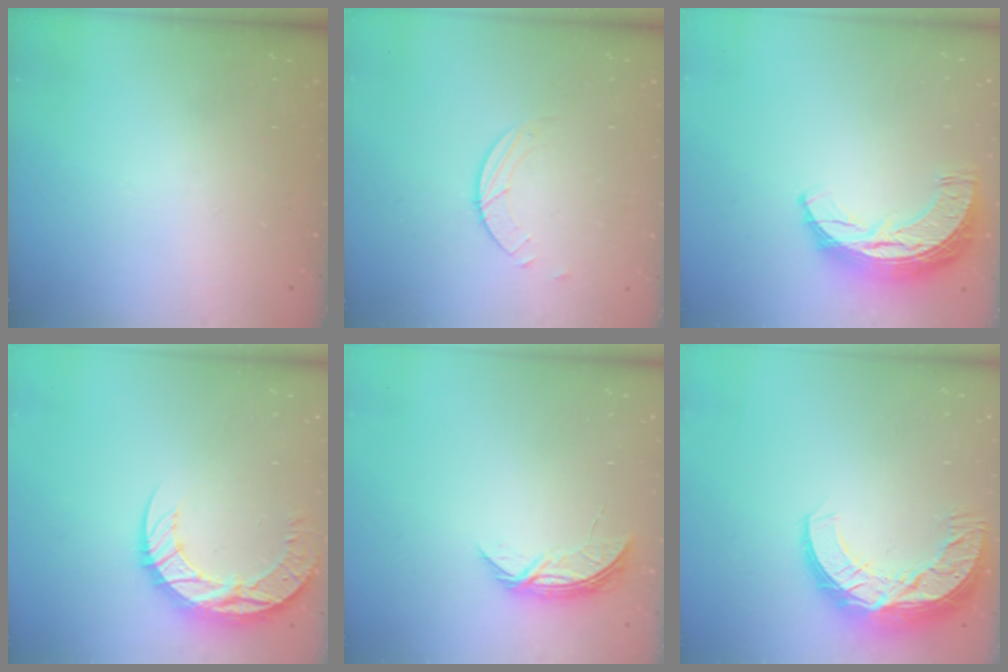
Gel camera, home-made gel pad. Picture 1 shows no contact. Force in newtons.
{"total": 1.7, "press": 1.7, "slide": 0.2}
{"total": 11.3, "press": 11.2, "slide": 0.7}
{"total": 11.6, "press": 11.6, "slide": 0.9}
{"total": 5.4, "press": 5.4, "slide": 0.5}
{"total": 13.5, "press": 13.5, "slide": 0.8}